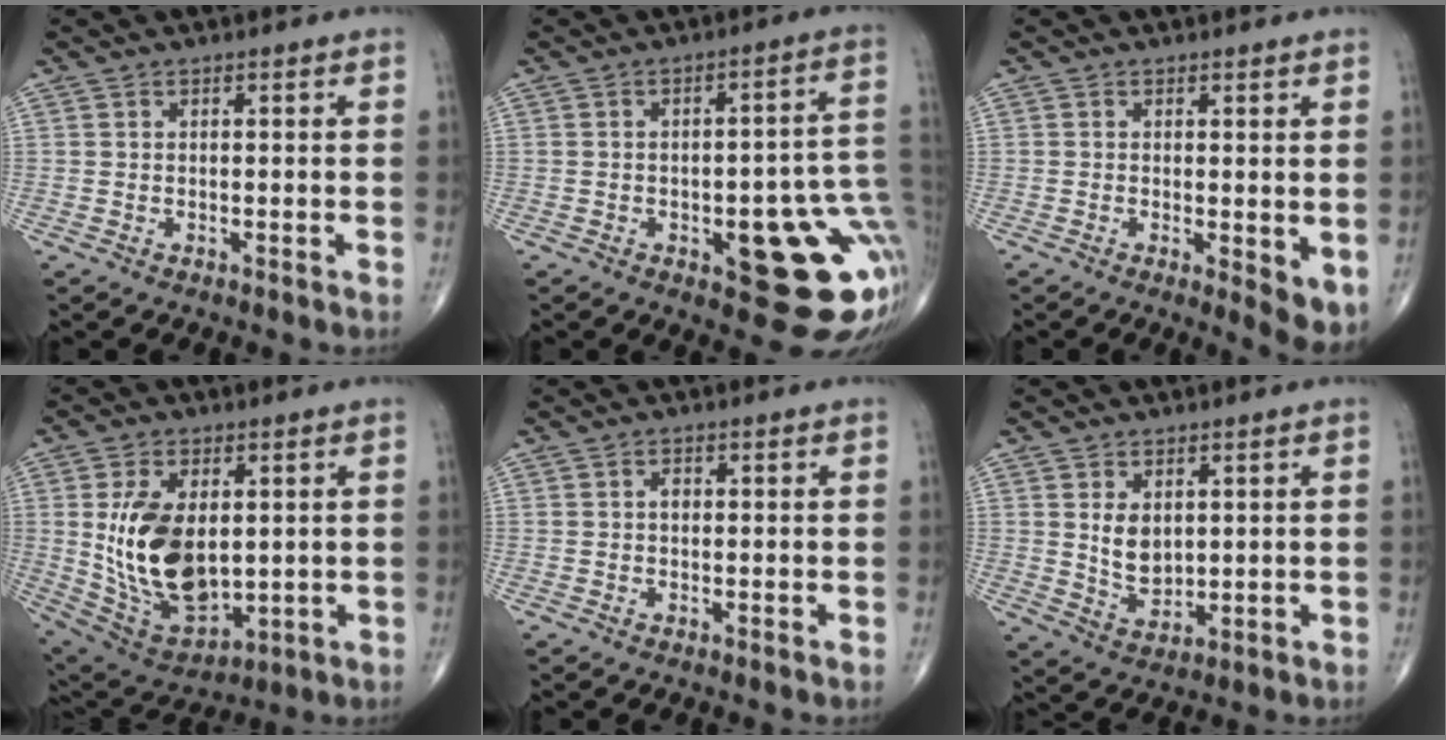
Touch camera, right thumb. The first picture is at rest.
{"total": 18.3, "force": [-4.0, 6.5, 16.7], "torque": [-0.155, 0.027, -0.029]}
{"total": 5.1, "force": [-0.5, 1.7, 4.8], "torque": [-0.062, -0.014, -0.007]}
{"total": 17.8, "force": [1.2, 10.4, 14.3], "torque": [-0.245, -0.015, 0.046]}
{"total": 1.1, "force": [0.1, 0.8, 0.8], "torque": [-0.009, 0.003, -0.001]}
{"total": 6.7, "force": [1.6, 4.4, 4.8], "torque": [-0.067, -0.019, 0.043]}